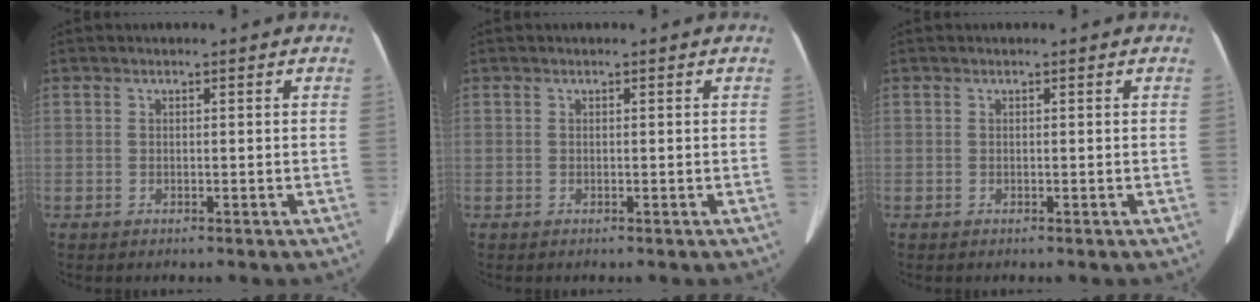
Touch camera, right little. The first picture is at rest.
{"total": 0.0}
{"total": 0.0}